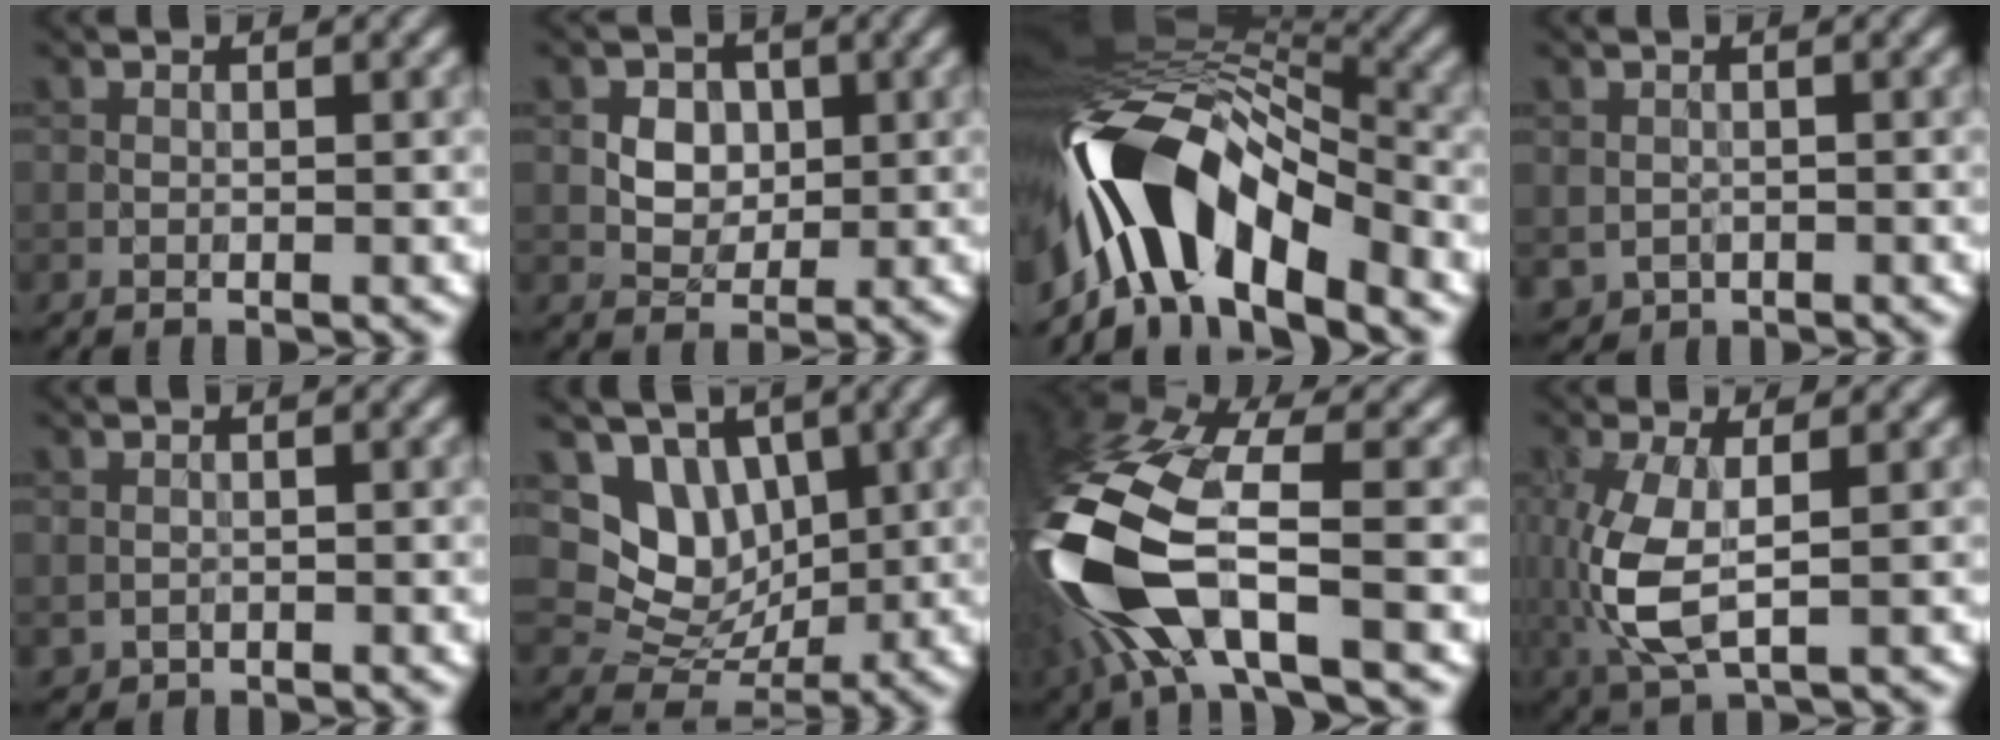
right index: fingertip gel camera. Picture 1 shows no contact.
{"total": 3.9, "force": [1.4, 3.2, 1.8], "torque": [-0.029, 0.013, 0.023]}
{"total": 13.0, "force": [-6.1, 5.5, 10.1], "torque": [-0.181, 0.011, -0.110]}
{"total": 1.1, "force": [0.1, 1.1, 0.2], "torque": [-0.004, -0.001, 0.008]}
{"total": 0.7, "force": [0.2, 0.7, 0.0], "torque": [0.001, 0.002, 0.007]}
{"total": 5.4, "force": [1.9, 4.5, 2.4], "torque": [-0.035, -0.010, 0.029]}
{"total": 13.9, "force": [-3.7, 6.7, 11.6], "torque": [-0.288, -0.019, -0.065]}
{"total": 5.0, "force": [-0.3, 2.1, 4.5], "torque": [-0.123, -0.007, 0.000]}